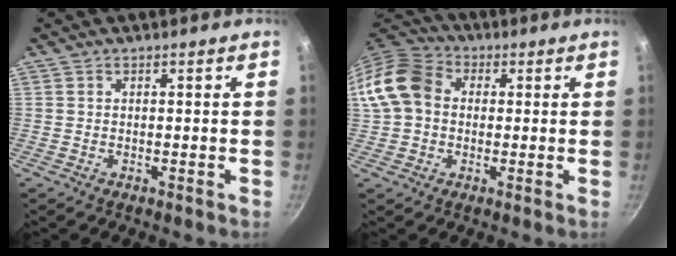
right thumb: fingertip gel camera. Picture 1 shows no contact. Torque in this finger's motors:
{"motor_torque": [-0.26, 0.84, 0.64, -0.37, 0.22]}